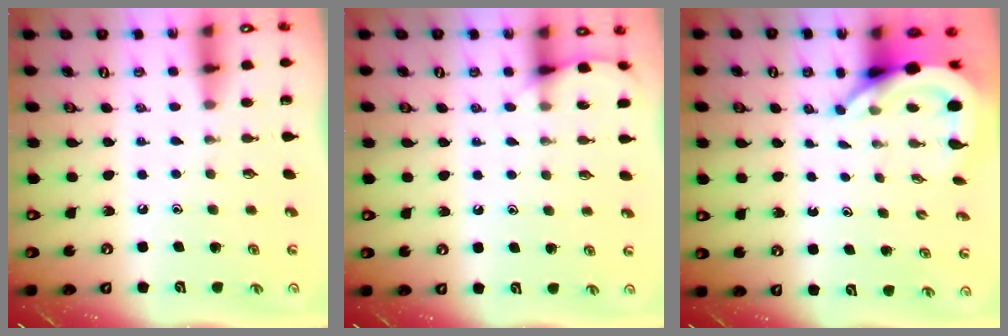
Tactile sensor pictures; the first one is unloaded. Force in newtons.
{"total": 5.3, "press": 5.2, "slide": 0.7}
{"total": 7.0, "press": 6.9, "slide": 1.0}